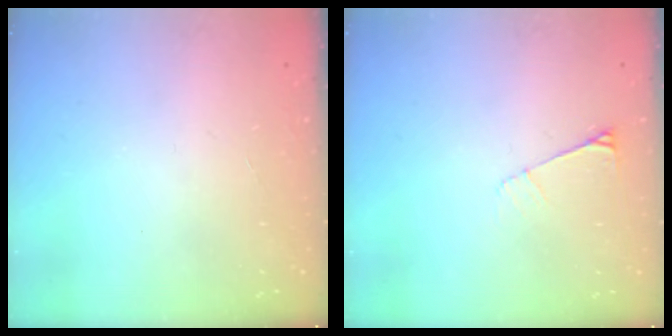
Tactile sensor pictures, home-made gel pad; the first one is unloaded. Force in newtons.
{"total": 4.5, "press": 4.4, "slide": 0.6}